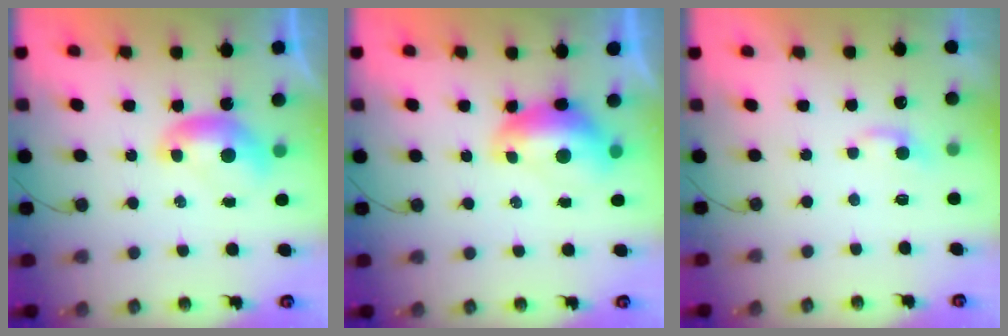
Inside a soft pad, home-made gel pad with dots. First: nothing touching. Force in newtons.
{"total": 2.8, "press": 2.7, "slide": 0.7}
{"total": 1.7, "press": 1.6, "slide": 0.4}